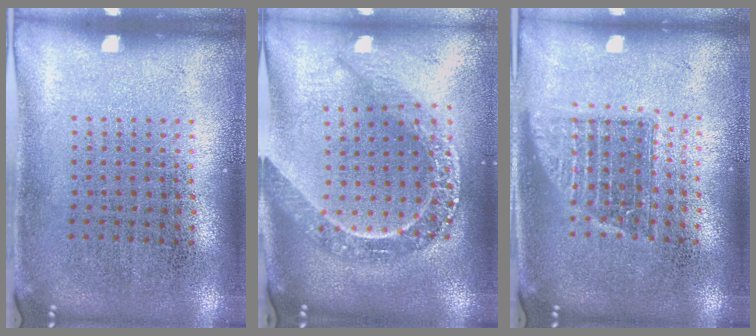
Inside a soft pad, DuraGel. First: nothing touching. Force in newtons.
{"total": 2.4, "press": 2.0, "slide": 1.3}
{"total": 1.4, "press": 1.1, "slide": 0.8}